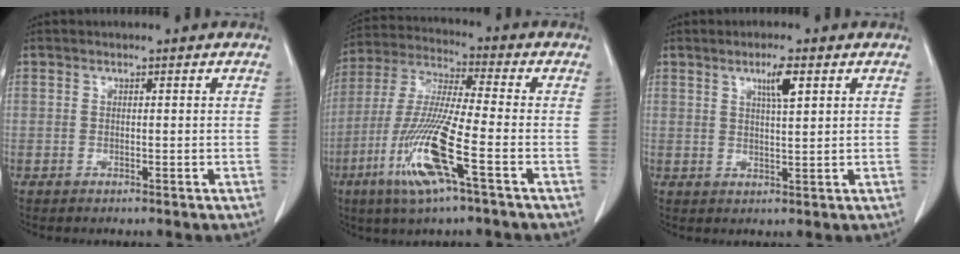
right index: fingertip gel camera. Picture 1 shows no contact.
{"total": 14.2, "force": [-5.7, 0.5, 13.0], "torque": [-0.275, -0.021, -0.115]}
{"total": 4.1, "force": [2.1, 0.3, 3.5], "torque": [-0.057, -0.003, 0.036]}